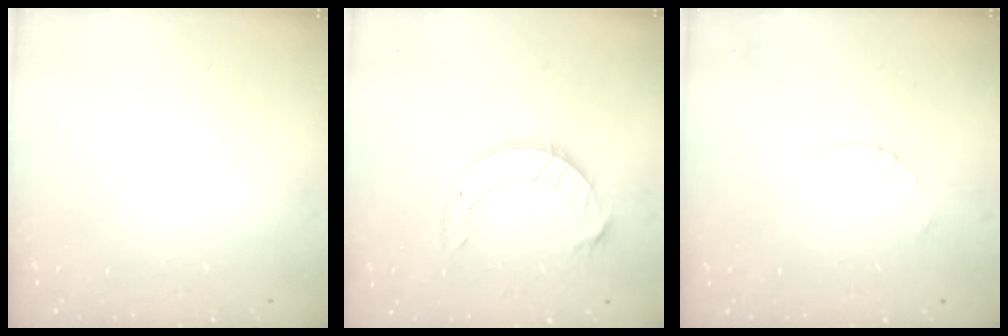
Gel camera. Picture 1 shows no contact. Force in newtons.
{"total": 10.1, "press": 10.1, "slide": 0.9}
{"total": 1.4, "press": 1.4, "slide": 0.2}